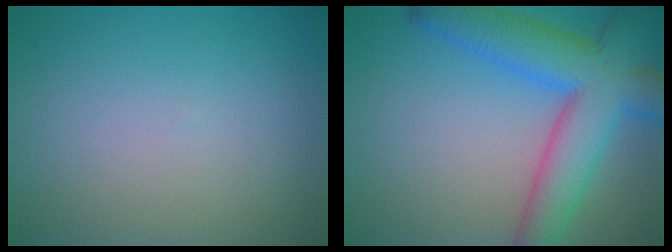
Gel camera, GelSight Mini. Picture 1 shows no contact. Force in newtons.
{"total": 9.4, "press": 9.4, "slide": 0.4}